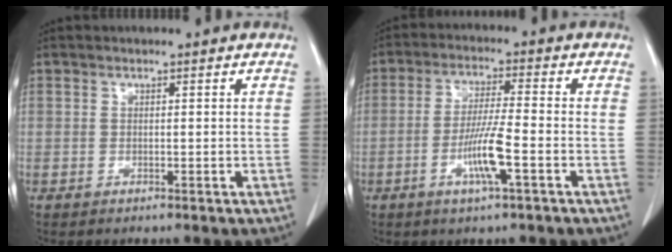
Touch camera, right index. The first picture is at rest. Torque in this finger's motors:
{"motor_torque": [1.19, -0.49, 0.61, 0.09]}